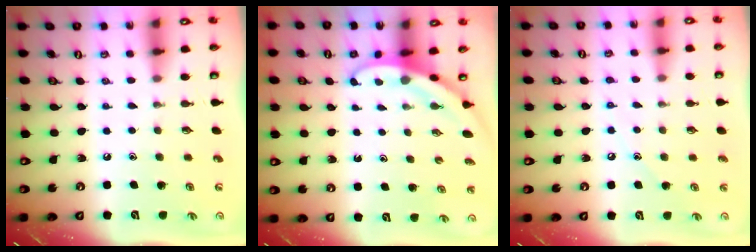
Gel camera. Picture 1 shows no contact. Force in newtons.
{"total": 3.3, "press": 3.3, "slide": 0.1}
{"total": 4.9, "press": 4.9, "slide": 0.2}